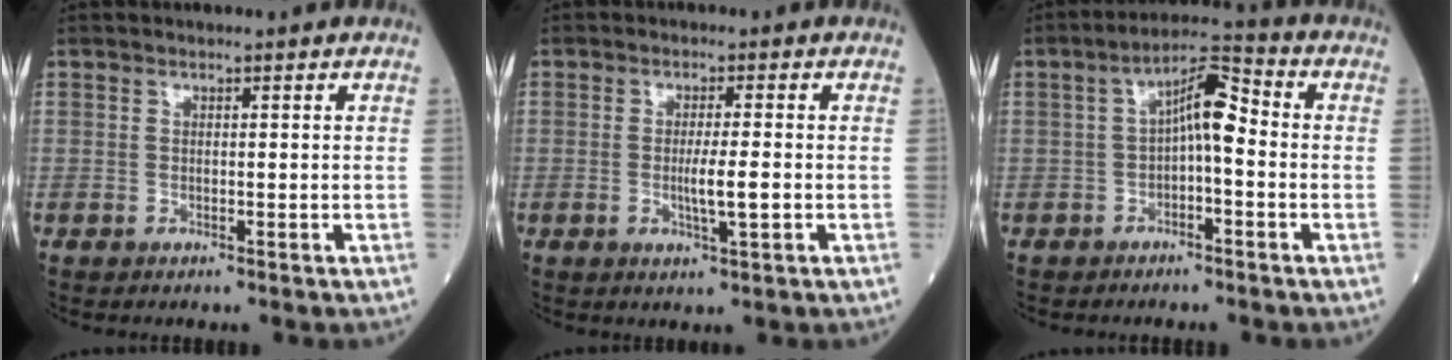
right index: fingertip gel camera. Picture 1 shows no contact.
{"total": 3.9, "force": [-0.7, 0.0, 3.8], "torque": [-0.066, -0.005, -0.011]}
{"total": 6.7, "force": [-0.3, 1.6, 6.5], "torque": [-0.107, 0.030, -0.009]}